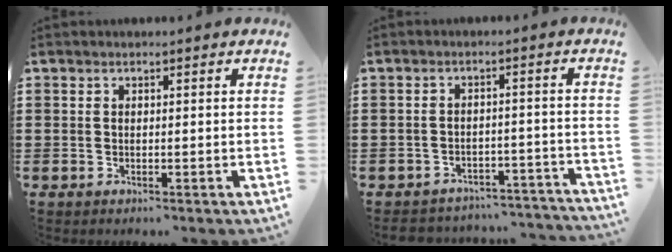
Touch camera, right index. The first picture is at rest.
{"total": 3.2, "force": [-3.2, 0.5, 0.4], "torque": [-0.012, 0.003, -0.067]}